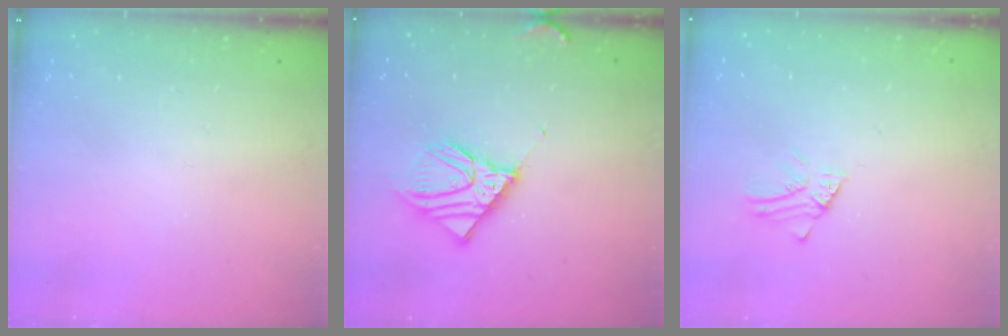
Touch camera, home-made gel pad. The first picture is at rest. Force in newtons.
{"total": 10.8, "press": 10.7, "slide": 1.5}
{"total": 1.6, "press": 1.6, "slide": 0.1}